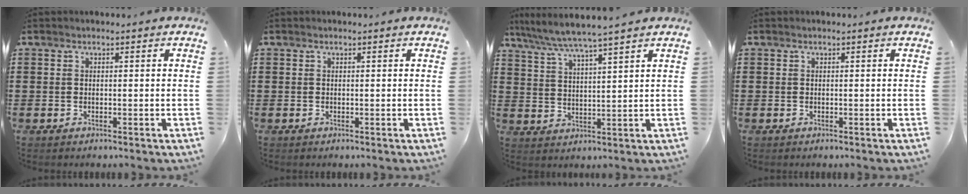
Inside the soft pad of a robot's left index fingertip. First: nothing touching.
{"total": 0.0}
{"total": 5.2, "force": [4.6, -0.8, 2.4], "torque": [-0.062, -0.027, 0.077]}
{"total": 0.0}